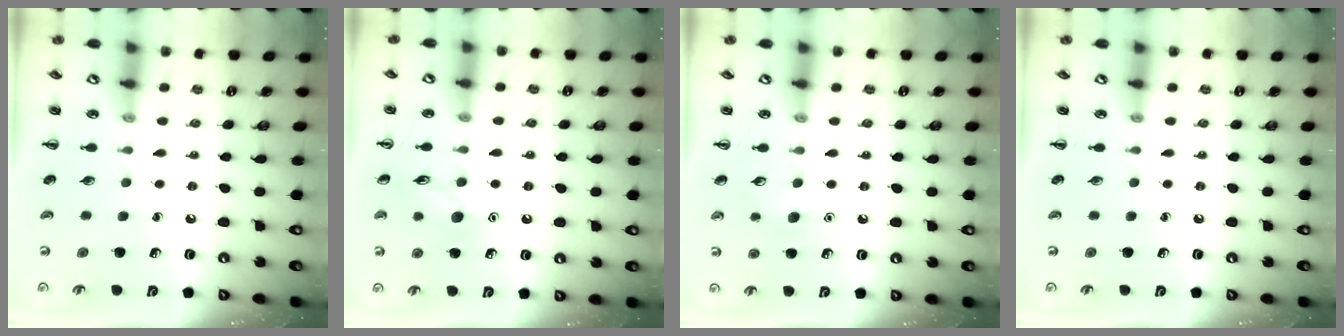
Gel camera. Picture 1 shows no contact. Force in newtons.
{"total": 9.1, "press": 9.1, "slide": 0.7}
{"total": 6.1, "press": 6.0, "slide": 1.4}
{"total": 0.0}